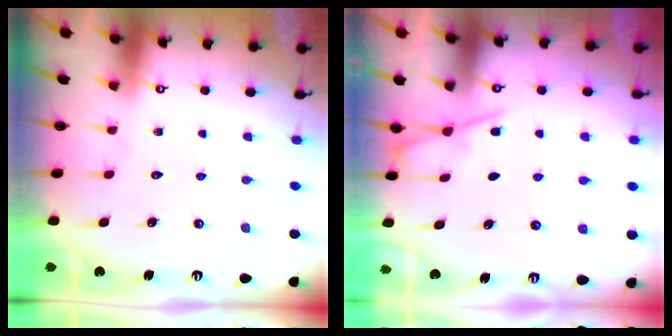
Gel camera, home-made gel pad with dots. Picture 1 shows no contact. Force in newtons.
{"total": 4.4, "press": 4.4, "slide": 0.5}